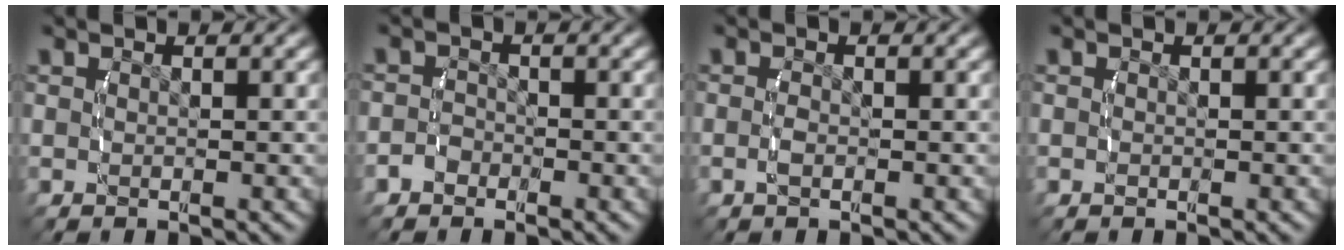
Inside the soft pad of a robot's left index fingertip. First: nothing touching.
{"total": 1.5, "force": [-1.2, 0.8, 0.0], "torque": [0.000, -0.006, -0.023]}
{"total": 0.9, "force": [-0.6, 0.2, 0.7], "torque": [-0.019, -0.004, -0.010]}
{"total": 0.0}